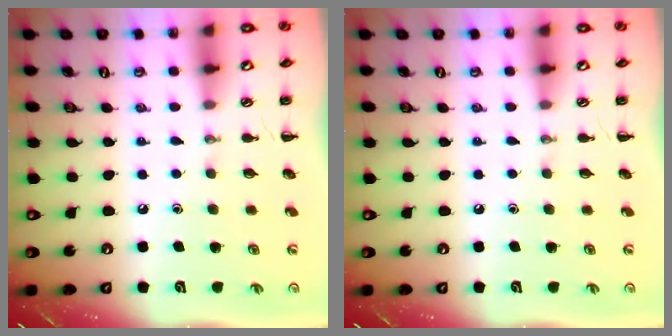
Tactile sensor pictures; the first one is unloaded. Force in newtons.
{"total": 0.0}